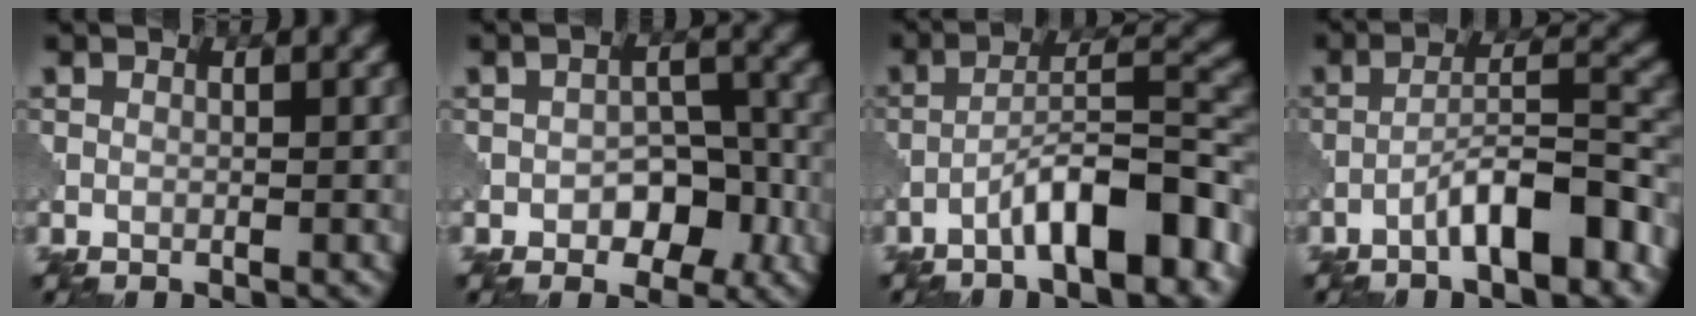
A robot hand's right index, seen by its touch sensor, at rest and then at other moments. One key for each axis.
{"total": 4.5, "fx": -1.8, "fy": 2.9, "fz": 2.9, "tx": -0.030, "ty": 0.003, "tz": -0.026}
{"total": 8.2, "fx": -4.8, "fy": 1.9, "fz": 6.4, "tx": -0.102, "ty": 0.021, "tz": -0.080}
{"total": 6.4, "fx": -3.9, "fy": 1.3, "fz": 4.9, "tx": -0.078, "ty": 0.018, "tz": -0.068}